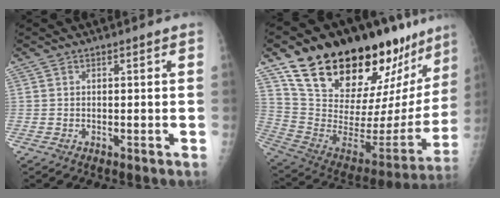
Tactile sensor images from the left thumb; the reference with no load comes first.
{"total": 33.6, "force": [24.9, 11.5, 19.3], "torque": [-0.275, -0.121, 0.379]}